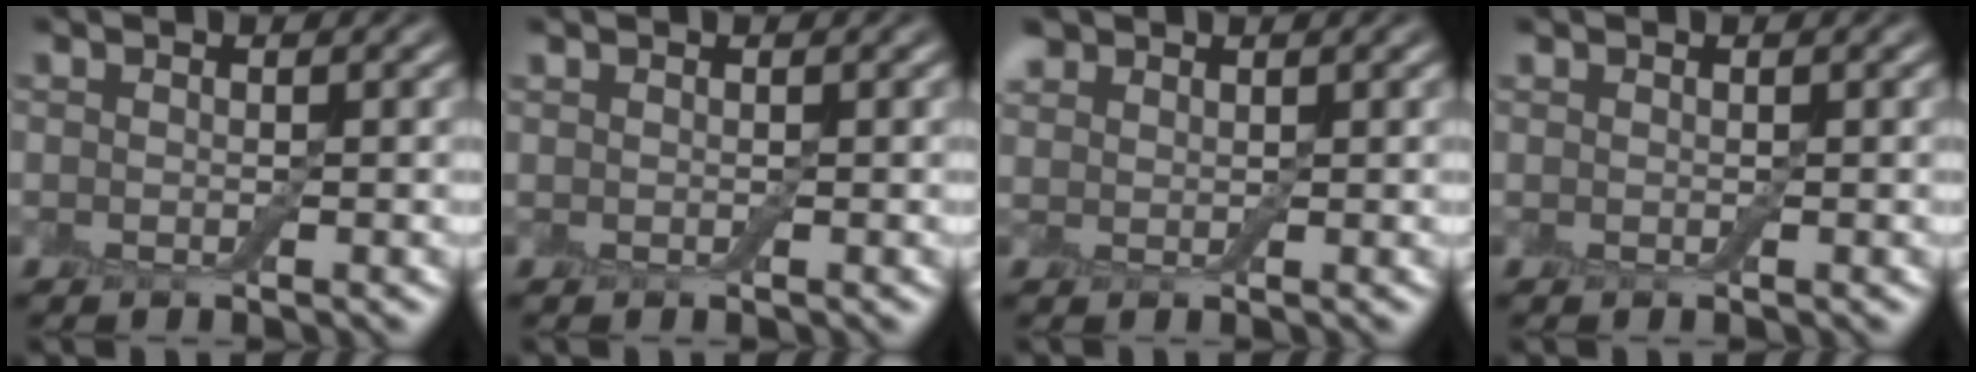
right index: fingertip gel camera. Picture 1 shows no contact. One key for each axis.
{"total": 0.0}
{"total": 1.5, "fx": 1.2, "fy": 0.9, "fz": 0.2, "tx": -0.007, "ty": 0.007, "tz": 0.026}
{"total": 0.0}